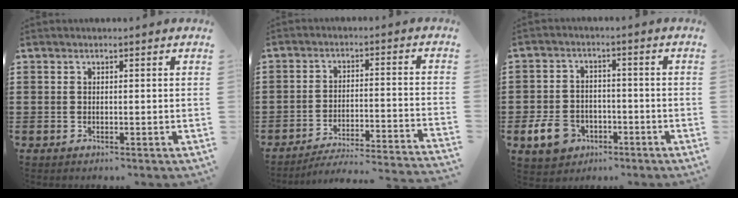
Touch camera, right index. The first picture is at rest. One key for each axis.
{"total": 3.9, "fx": -3.6, "fy": -0.2, "fz": 1.4, "tx": -0.040, "ty": -0.020, "tz": -0.079}
{"total": 6.4, "fx": -3.2, "fy": 4.5, "fz": 3.2, "tx": -0.085, "ty": 0.008, "tz": -0.065}